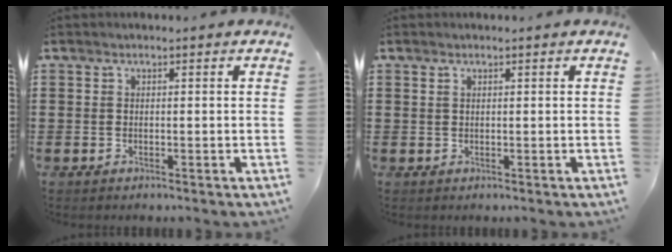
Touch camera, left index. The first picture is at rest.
{"total": 0.7, "force": [0.4, 0.4, 0.5], "torque": [-0.011, 0.004, 0.006]}